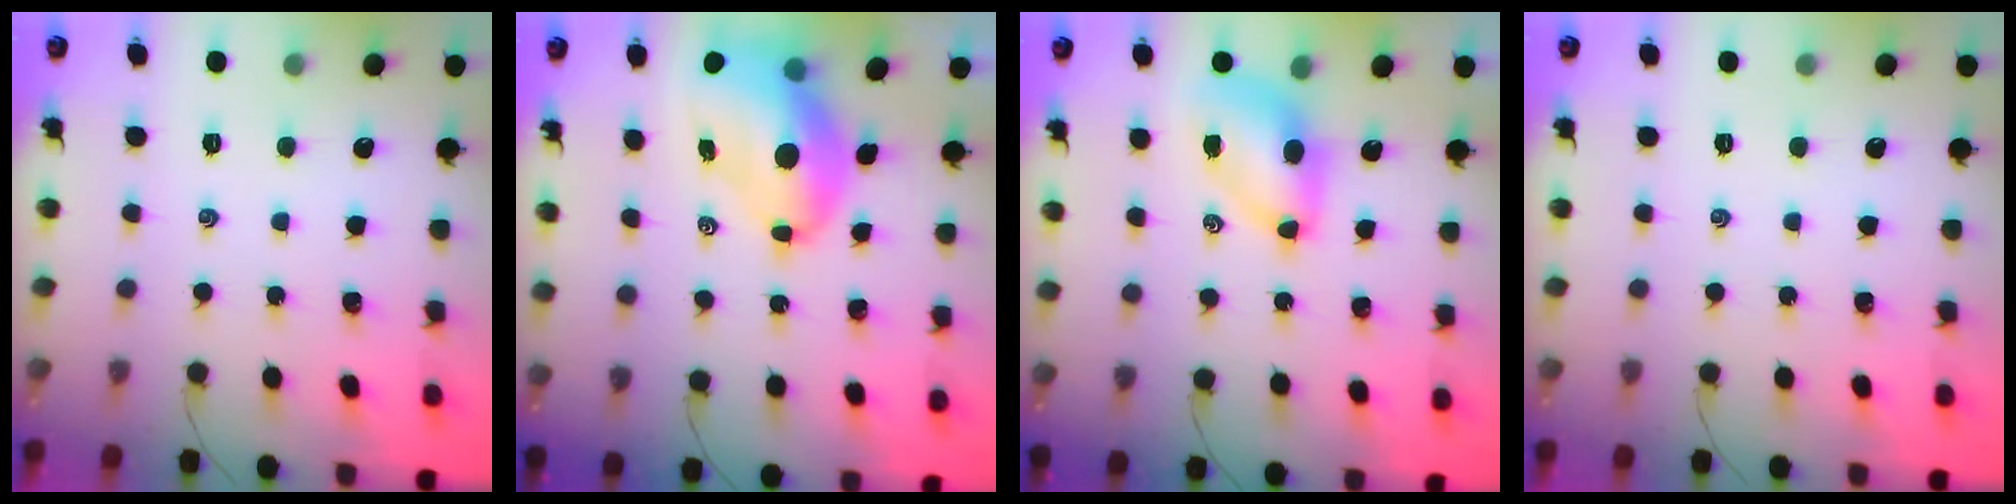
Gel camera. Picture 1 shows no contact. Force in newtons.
{"total": 11.4, "press": 11.0, "slide": 3.2}
{"total": 7.3, "press": 7.2, "slide": 1.3}
{"total": 0.0}